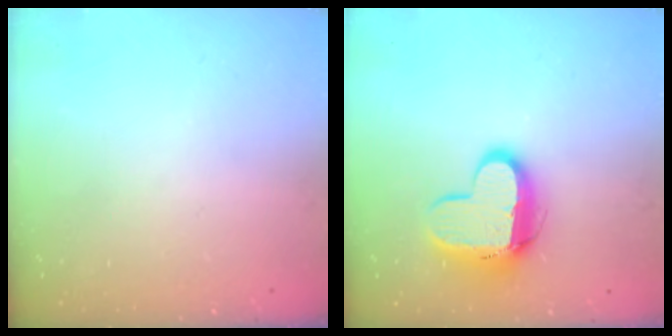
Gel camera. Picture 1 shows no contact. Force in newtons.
{"total": 12.0, "press": 11.9, "slide": 1.1}